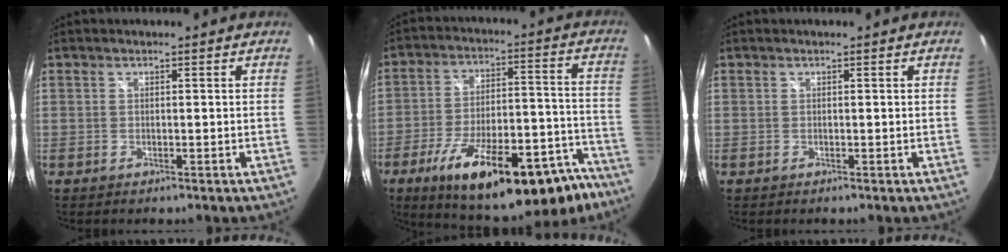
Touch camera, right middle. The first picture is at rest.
{"total": 28.3, "force": [-19.8, 9.0, 18.2], "torque": [-0.269, -0.002, -0.270]}
{"total": 0.0}